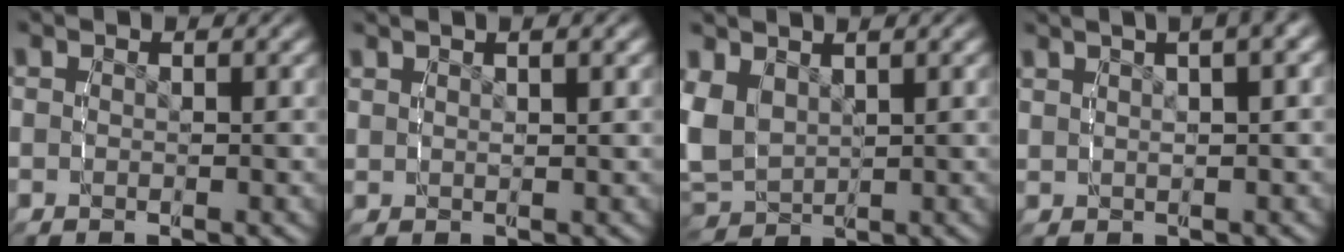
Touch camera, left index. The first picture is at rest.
{"total": 1.9, "force": [1.4, 0.0, 1.3], "torque": [-0.013, 0.007, 0.030]}
{"total": 5.7, "force": [0.9, 4.9, 2.7], "torque": [-0.098, -0.028, 0.034]}
{"total": 6.5, "force": [3.6, 2.1, 5.0], "torque": [-0.050, 0.030, 0.056]}